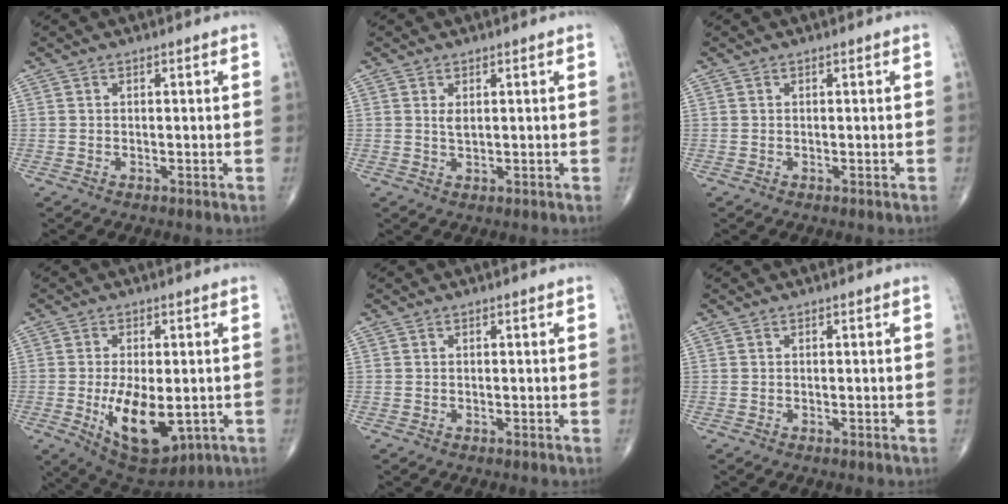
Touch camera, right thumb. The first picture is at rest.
{"total": 1.3, "force": [0.5, 0.5, 1.1], "torque": [-0.019, -0.004, 0.011]}
{"total": 0.0}
{"total": 13.0, "force": [-2.6, 6.4, 10.9], "torque": [-0.165, -0.017, -0.024]}
{"total": 0.0}
{"total": 0.0}